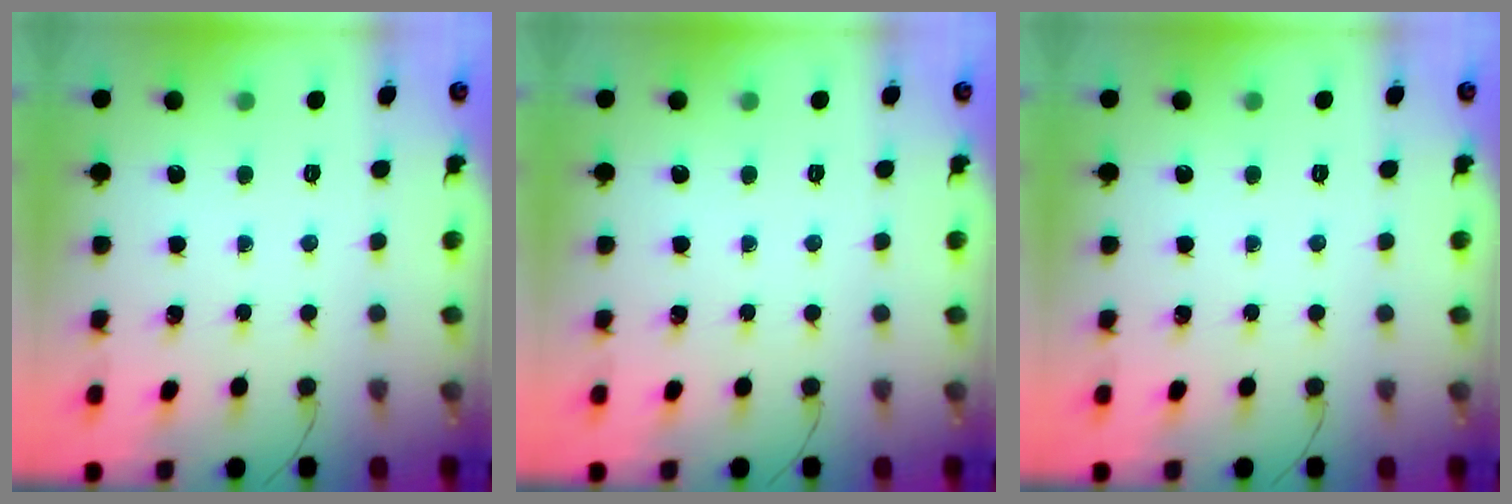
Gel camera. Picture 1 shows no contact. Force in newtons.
{"total": 0.0}
{"total": 0.0}